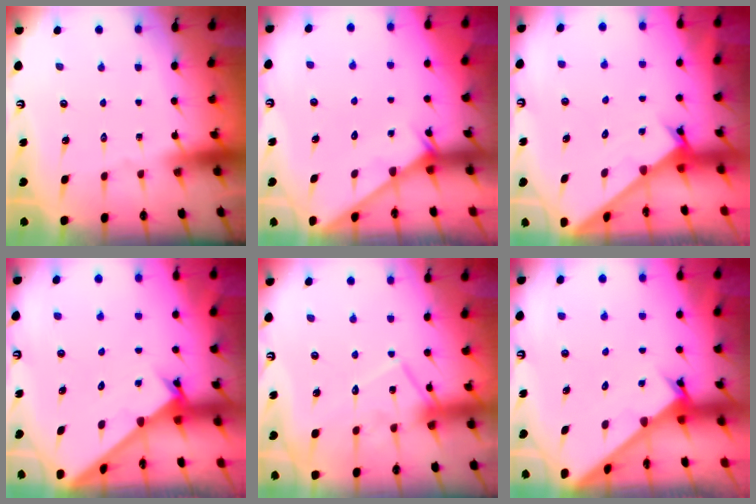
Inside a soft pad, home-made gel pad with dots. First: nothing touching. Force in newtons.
{"total": 2.9, "press": 2.9, "slide": 0.1}
{"total": 1.7, "press": 1.7, "slide": 0.1}
{"total": 1.7, "press": 1.7, "slide": 0.1}
{"total": 14.2, "press": 14.1, "slide": 1.2}
{"total": 2.7, "press": 2.7, "slide": 0.3}